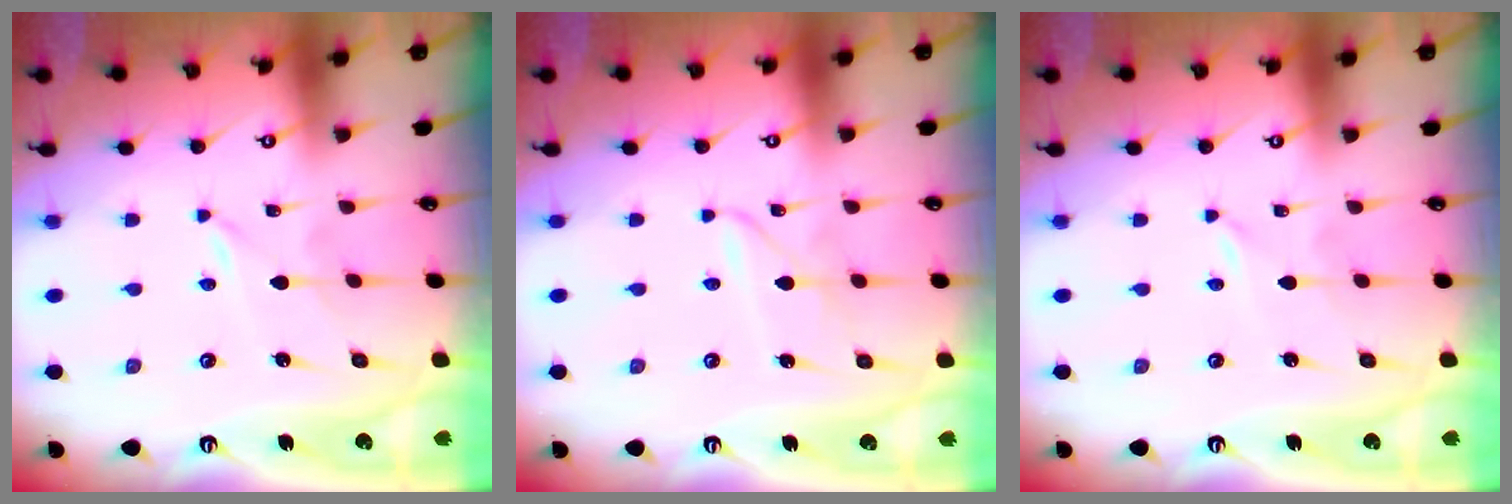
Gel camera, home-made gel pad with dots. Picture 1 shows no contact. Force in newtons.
{"total": 2.4, "press": 2.4, "slide": 0.3}
{"total": 0.0}